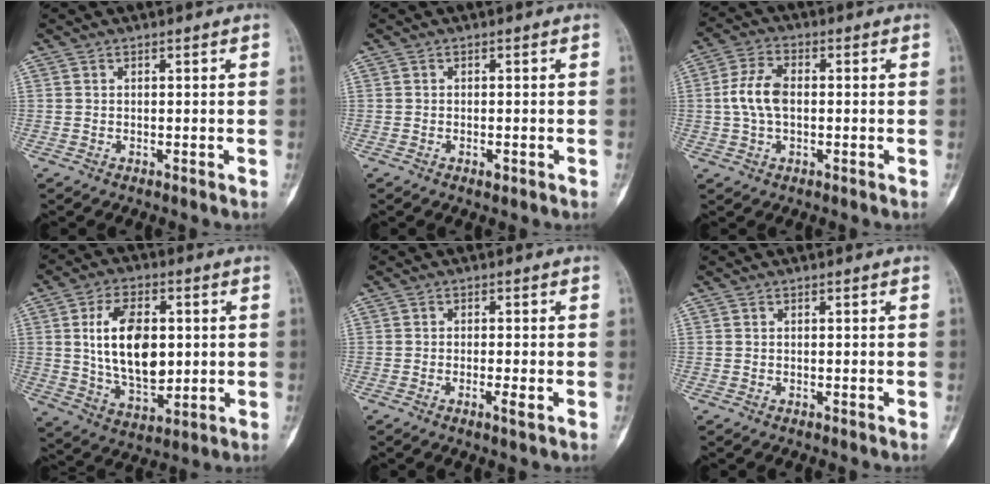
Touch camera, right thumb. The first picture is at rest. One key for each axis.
{"total": 1.1, "fx": -0.6, "fy": 0.5, "fz": 0.8, "tx": -0.012, "ty": 0.000, "tz": -0.008}
{"total": 7.2, "fx": -0.1, "fy": 4.2, "fz": 5.9, "tx": -0.124, "ty": 0.015, "tz": -0.007}
{"total": 14.9, "fx": 1.9, "fy": 8.7, "fz": 11.9, "tx": -0.185, "ty": -0.012, "tz": 0.040}
{"total": 2.1, "fx": -0.8, "fy": 0.2, "fz": 1.9, "tx": -0.037, "ty": -0.004, "tz": -0.017}
{"total": 0.0}